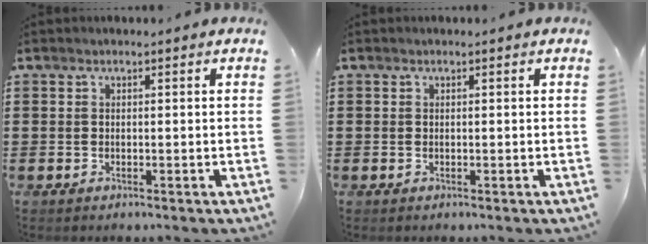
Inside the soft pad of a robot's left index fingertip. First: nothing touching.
{"total": 0.0}